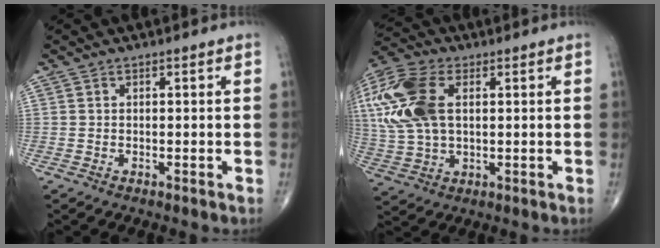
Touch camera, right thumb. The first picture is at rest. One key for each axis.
{"total": 18.8, "fx": 4.2, "fy": 11.2, "fz": 14.5, "tx": -0.350, "ty": 0.008, "tz": 0.079}